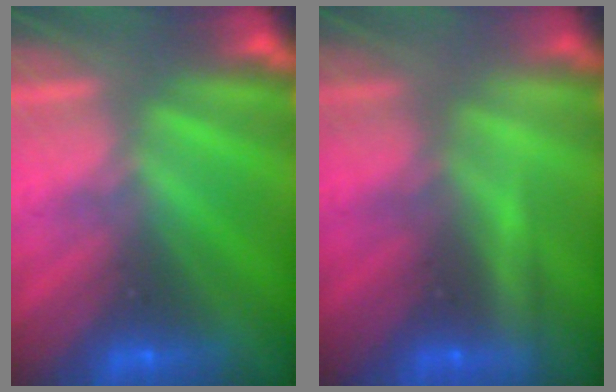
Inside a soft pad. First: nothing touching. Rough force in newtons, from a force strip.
{"total": 2.1}